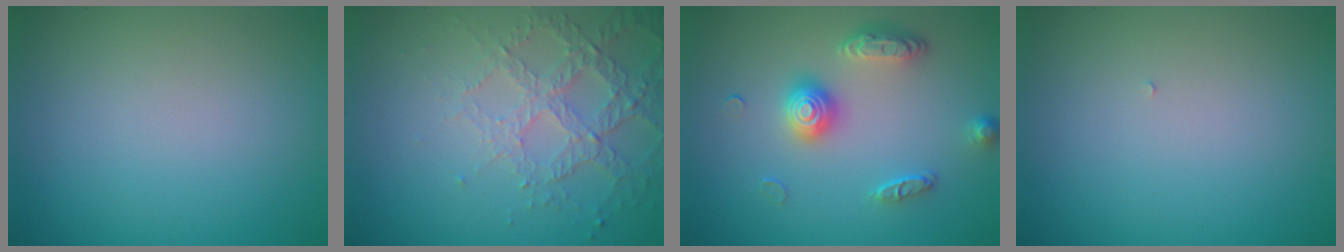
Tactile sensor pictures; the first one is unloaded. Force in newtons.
{"total": 4.2, "press": 3.2, "slide": 2.7}
{"total": 3.5, "press": 3.0, "slide": 1.8}
{"total": 0.0}